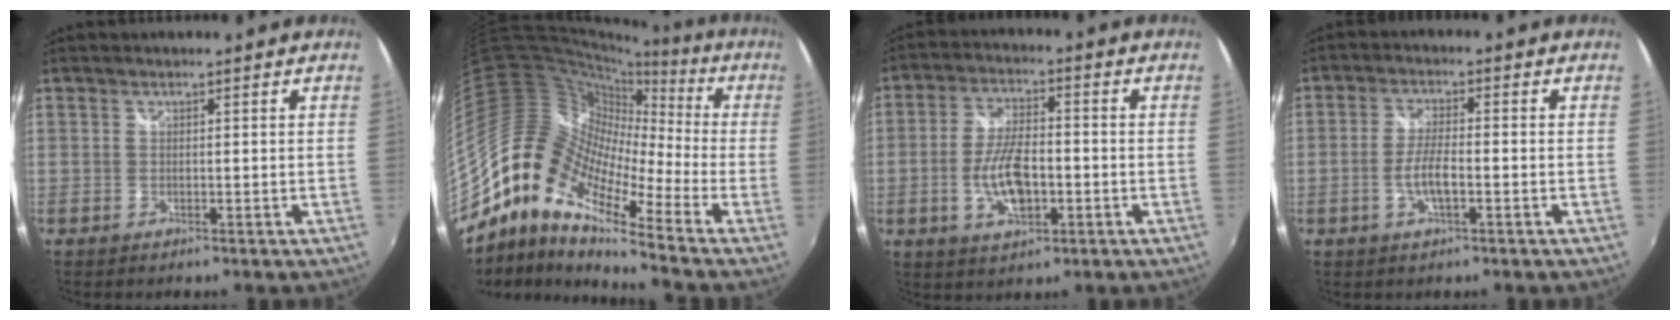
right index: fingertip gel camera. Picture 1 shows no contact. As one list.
[{"total": 11.5, "force": [-5.4, 5.1, 8.8], "torque": [-0.126, 0.005, -0.125]}, {"total": 9.8, "force": [-2.5, 4.4, 8.4], "torque": [-0.167, -0.001, -0.043]}, {"total": 5.2, "force": [-1.7, 1.3, 4.7], "torque": [-0.098, -0.001, -0.033]}]